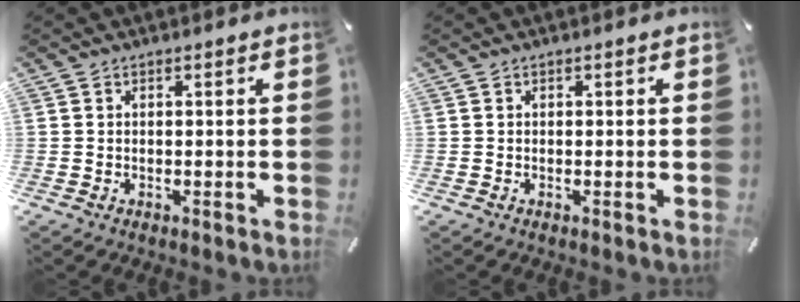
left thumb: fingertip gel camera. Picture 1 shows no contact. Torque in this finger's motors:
{"motor_torque": [-0.10, 0.20, 0.00, -0.38, 0.02]}